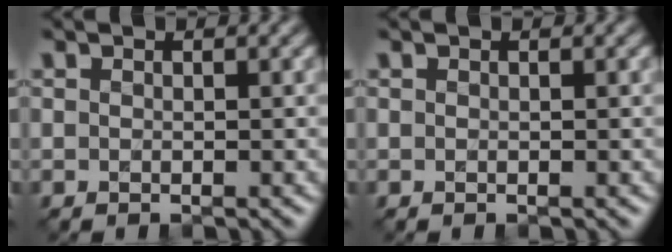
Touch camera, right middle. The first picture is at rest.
{"total": 0.0}